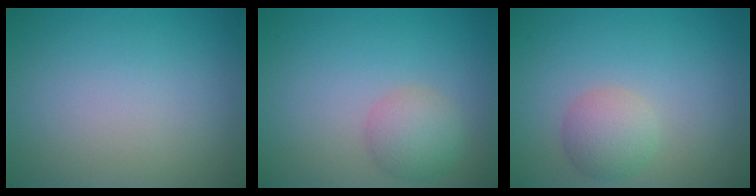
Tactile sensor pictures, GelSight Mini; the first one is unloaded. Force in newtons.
{"total": 2.9, "press": 2.9, "slide": 0.2}
{"total": 2.7, "press": 2.7, "slide": 0.1}